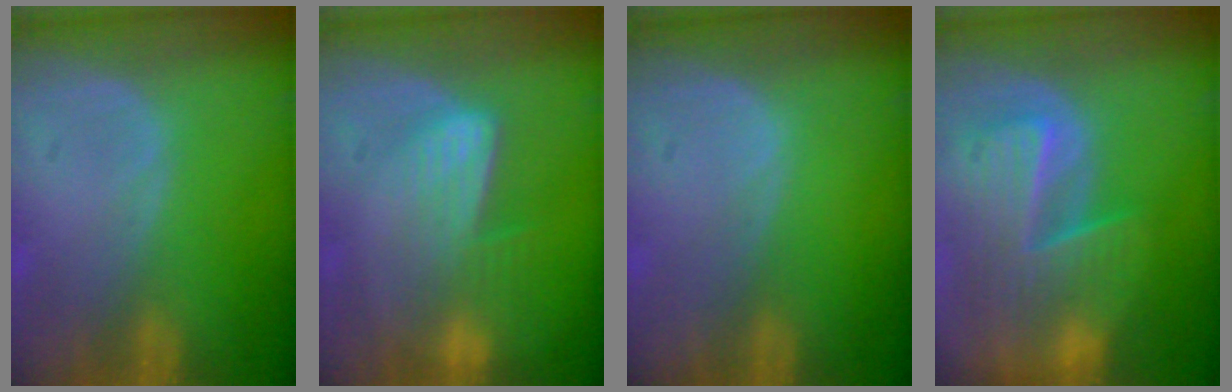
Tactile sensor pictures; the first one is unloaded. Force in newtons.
{"total": 7.1, "press": 6.0, "slide": 3.9}
{"total": 0.0}
{"total": 10.3, "press": 8.9, "slide": 5.1}